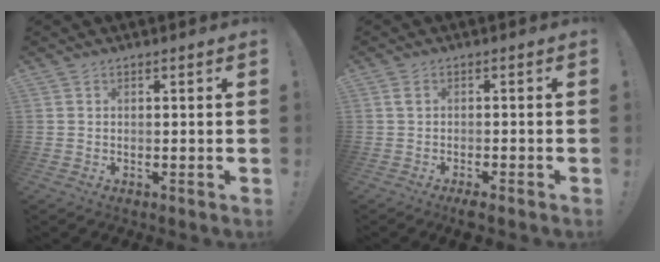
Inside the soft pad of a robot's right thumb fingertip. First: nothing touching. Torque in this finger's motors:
{"motor_torque": [0.77, 0.82, 0.33, -0.14, -0.03]}